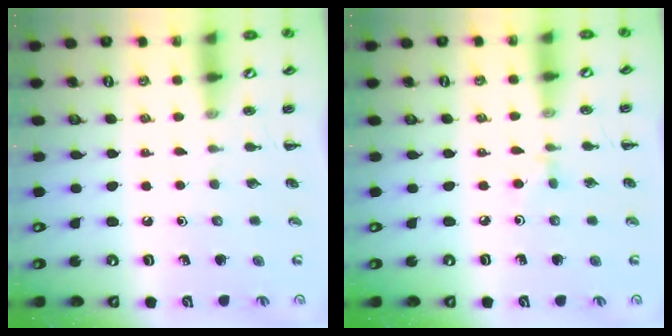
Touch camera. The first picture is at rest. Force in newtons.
{"total": 2.2, "press": 2.0, "slide": 0.8}